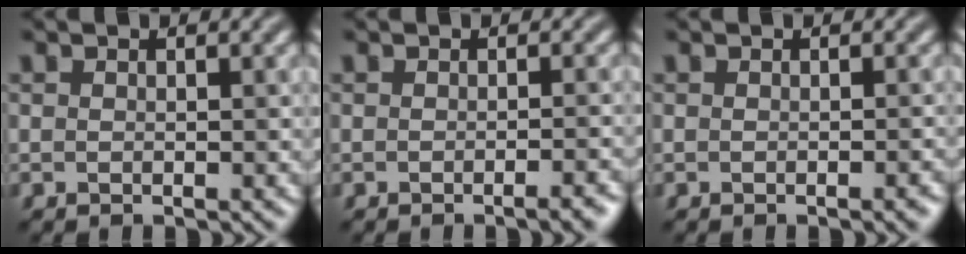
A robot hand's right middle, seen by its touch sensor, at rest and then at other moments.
{"total": 2.4, "force": [-1.2, 0.6, 1.9], "torque": [-0.012, 0.005, -0.020]}
{"total": 1.2, "force": [-0.5, 0.2, 1.0], "torque": [-0.010, 0.000, -0.008]}